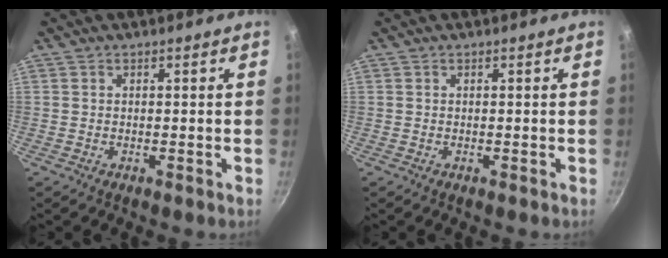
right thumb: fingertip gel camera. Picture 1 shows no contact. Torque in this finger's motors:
{"motor_torque": [0.00, 0.00, 0.00, 0.00, 0.01]}